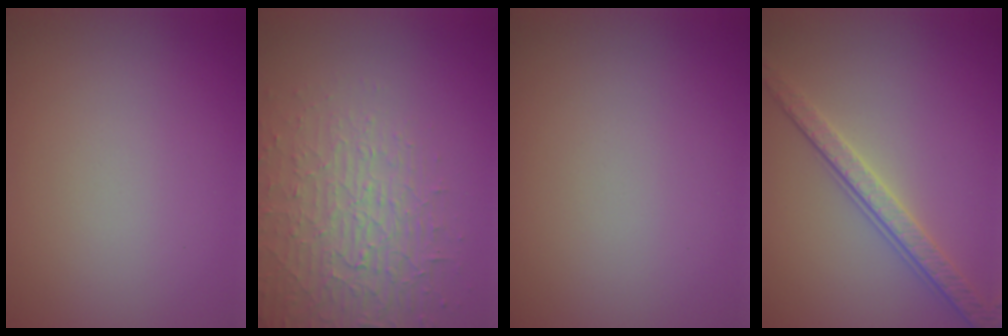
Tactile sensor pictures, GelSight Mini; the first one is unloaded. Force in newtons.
{"total": 4.0, "press": 3.8, "slide": 1.2}
{"total": 0.0}
{"total": 3.6, "press": 3.3, "slide": 1.6}